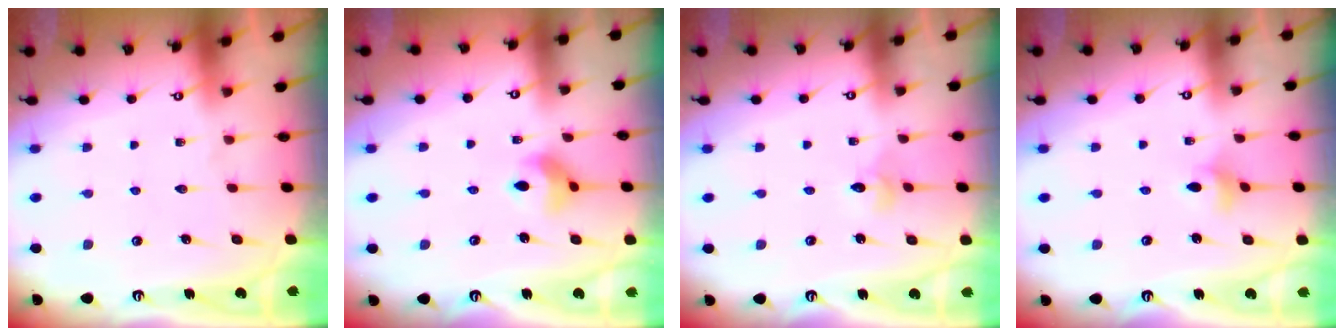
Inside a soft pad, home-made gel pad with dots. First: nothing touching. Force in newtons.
{"total": 8.2, "press": 8.1, "slide": 0.8}
{"total": 2.4, "press": 2.4, "slide": 0.3}
{"total": 3.5, "press": 3.5, "slide": 0.4}